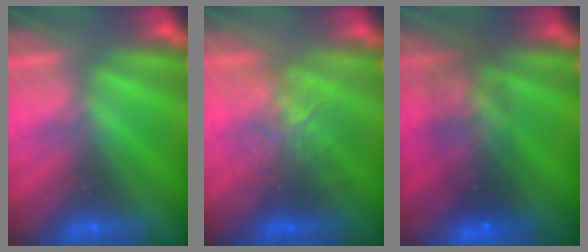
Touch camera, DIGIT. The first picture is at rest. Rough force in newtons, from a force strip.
{"total": 2.6}
{"total": 7.1}